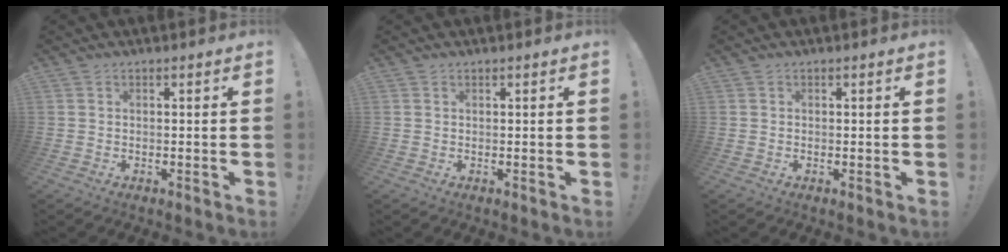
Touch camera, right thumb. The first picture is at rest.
{"total": 0.0}
{"total": 0.0}